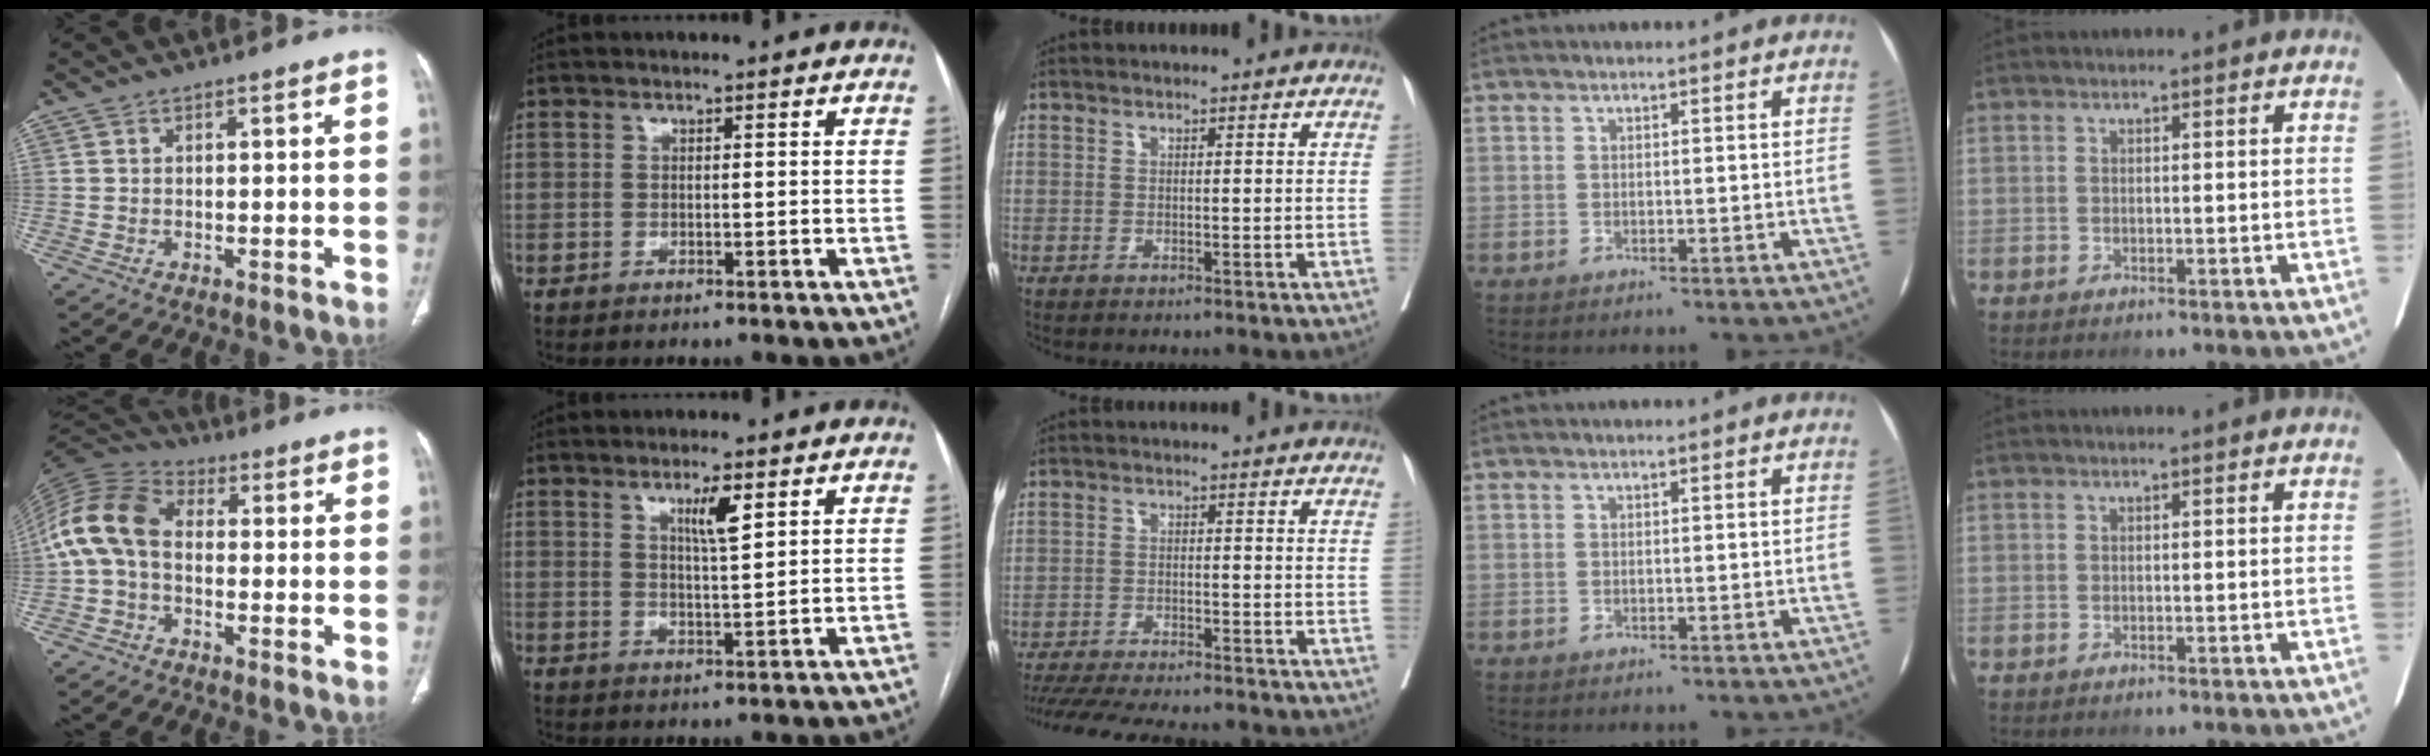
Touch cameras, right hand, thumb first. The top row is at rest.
{"thumb": {"total": 12.0, "force": [-0.5, 8.1, 8.8], "torque": [-0.179, 0.032, -0.023]}, "index": {"total": 4.2, "force": [2.2, 0.3, 3.6], "torque": [-0.062, -0.005, 0.038]}, "middle": {"total": 16.8, "force": [-15.1, 2.4, 6.9], "torque": [-0.146, -0.028, -0.216]}}